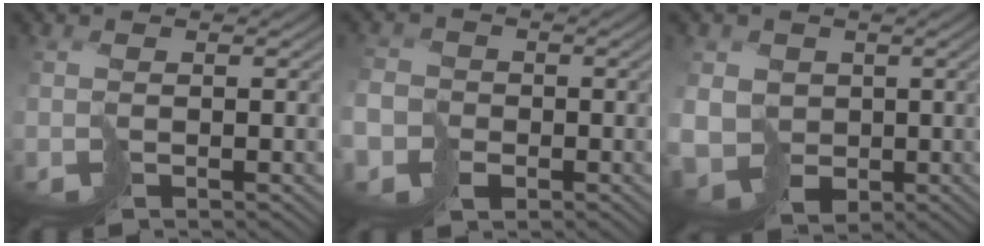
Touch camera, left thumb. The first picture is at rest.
{"total": 6.1, "force": [-3.0, 5.0, 1.9], "torque": [-0.053, -0.025, -0.075]}
{"total": 7.7, "force": [-0.3, 7.1, 2.9], "torque": [-0.086, -0.028, -0.018]}